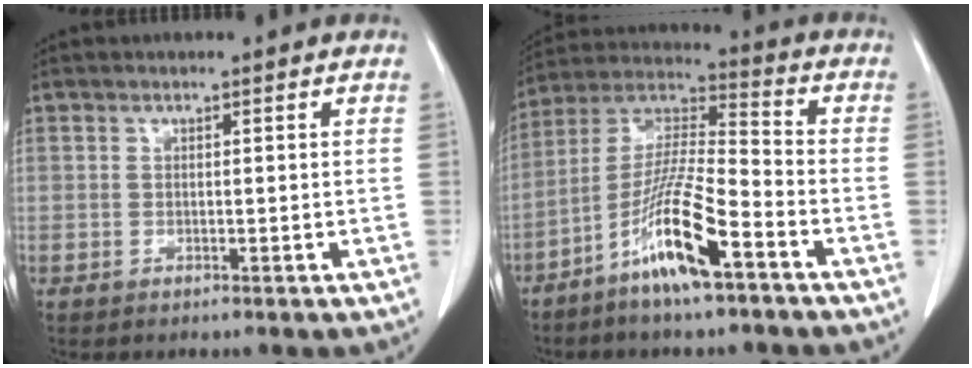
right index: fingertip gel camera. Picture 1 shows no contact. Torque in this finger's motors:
{"motor_torque": [1.53, -0.61, 0.73, 0.21]}